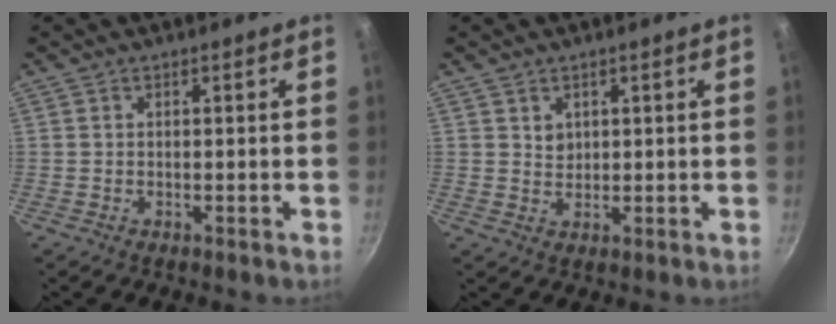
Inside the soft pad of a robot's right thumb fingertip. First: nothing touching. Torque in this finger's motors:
{"motor_torque": [-0.07, -0.15, 0.19, 0.04, -0.03]}